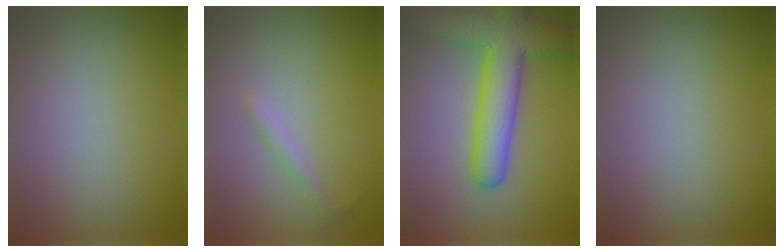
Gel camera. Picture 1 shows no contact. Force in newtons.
{"total": 1.1, "press": 1.1, "slide": 0.1}
{"total": 8.4, "press": 8.4, "slide": 0.3}
{"total": 0.0}